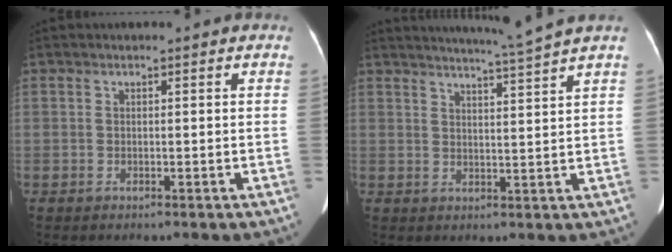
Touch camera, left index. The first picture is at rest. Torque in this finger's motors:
{"motor_torque": [-0.12, -0.14, -0.01, 0.01]}